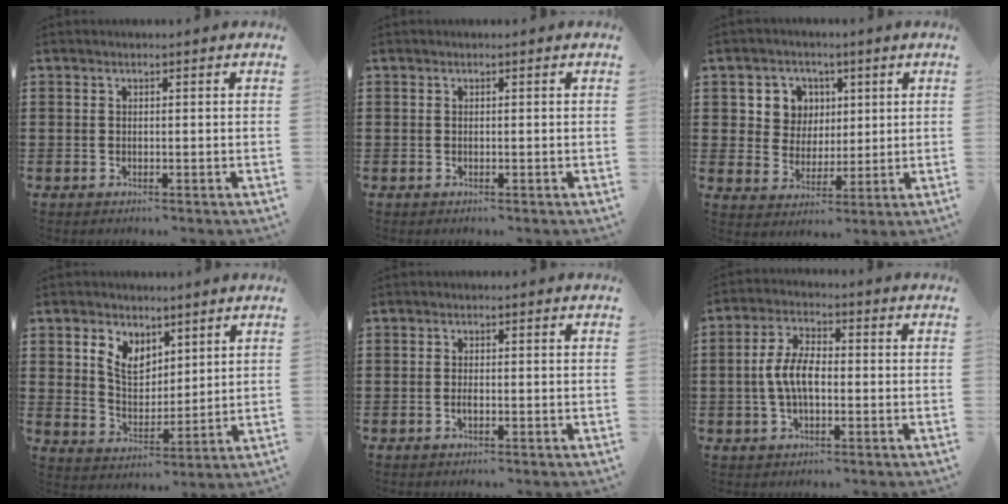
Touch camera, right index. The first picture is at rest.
{"total": 0.0}
{"total": 6.2, "force": [2.2, 5.7, 1.3], "torque": [-0.049, 0.015, 0.039]}
{"total": 5.8, "force": [3.5, 3.9, 2.4], "torque": [-0.068, 0.009, 0.066]}
{"total": 1.1, "force": [-0.3, 0.3, 1.0], "torque": [-0.019, -0.003, -0.005]}
{"total": 6.5, "force": [-0.7, 3.2, 5.6], "torque": [-0.128, 0.000, -0.020]}